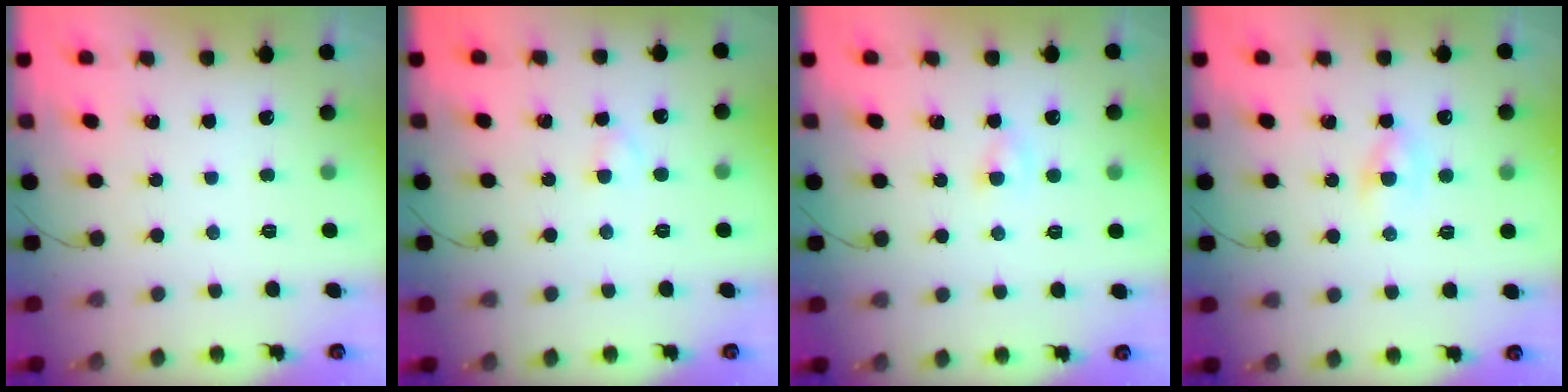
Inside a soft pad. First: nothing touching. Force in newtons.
{"total": 1.8, "press": 1.5, "slide": 0.9}
{"total": 1.0, "press": 0.8, "slide": 0.6}
{"total": 2.9, "press": 2.7, "slide": 1.0}